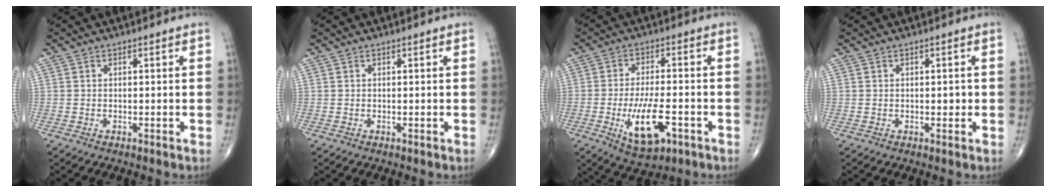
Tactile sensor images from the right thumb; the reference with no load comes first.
{"total": 0.0}
{"total": 11.2, "force": [-3.9, 4.7, 9.5], "torque": [-0.160, 0.007, -0.058]}
{"total": 2.2, "force": [-0.1, 1.2, 1.8], "torque": [-0.014, 0.001, -0.002]}